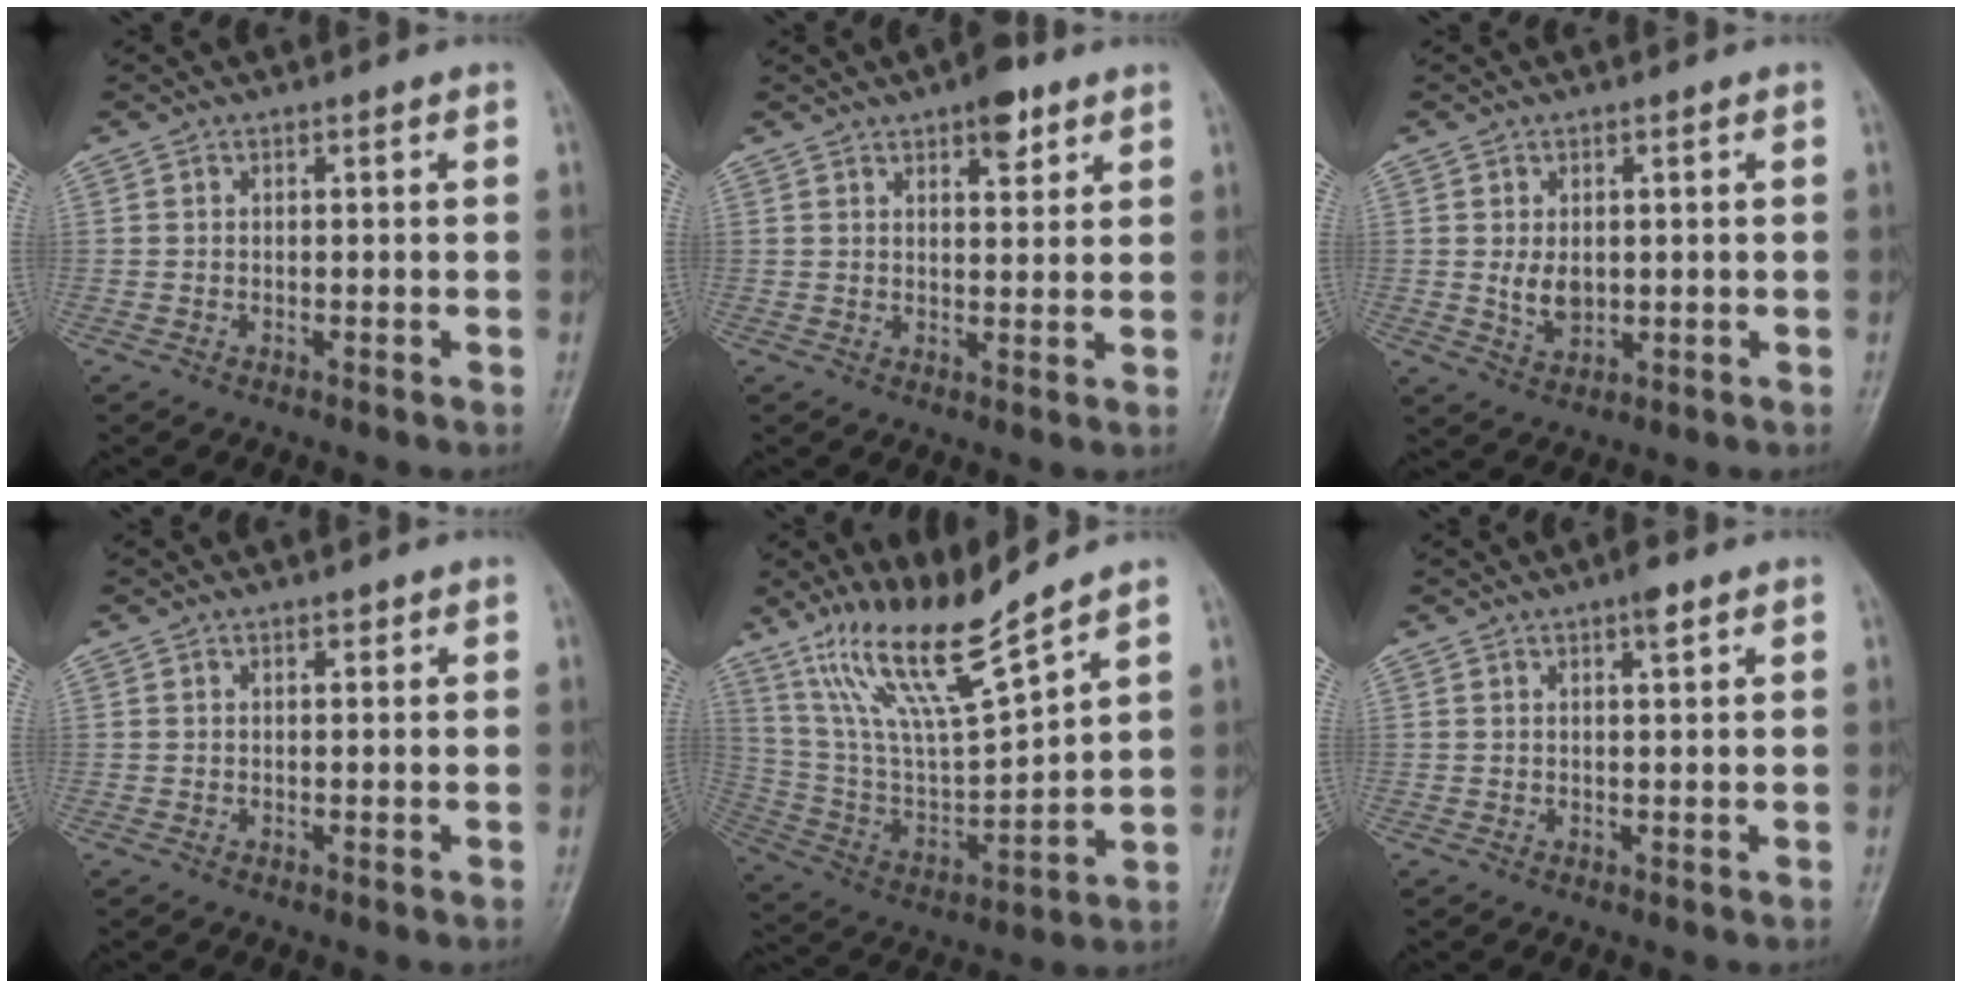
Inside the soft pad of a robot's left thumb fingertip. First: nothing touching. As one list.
[{"total": 5.8, "force": [3.5, 2.4, 3.9], "torque": [-0.038, -0.016, 0.046]}, {"total": 4.3, "force": [0.5, 2.7, 3.2], "torque": [-0.047, -0.012, 0.017]}, {"total": 1.1, "force": [0.8, 0.5, 0.7], "torque": [-0.007, -0.003, 0.010]}, {"total": 15.5, "force": [12.2, 1.1, 9.5], "torque": [-0.172, -0.070, 0.247]}, {"total": 2.6, "force": [1.6, 0.6, 2.0], "torque": [-0.028, -0.004, 0.022]}]